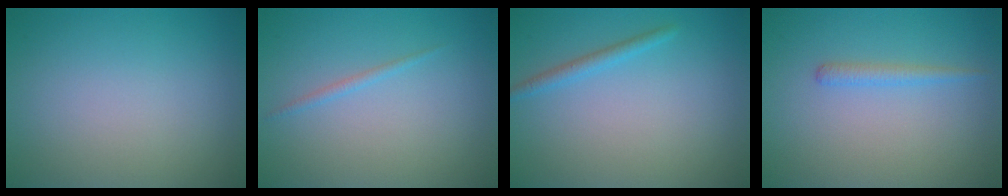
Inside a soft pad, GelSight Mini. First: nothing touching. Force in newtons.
{"total": 0.7, "press": 0.7, "slide": 0.0}
{"total": 1.4, "press": 1.4, "slide": 0.1}
{"total": 1.3, "press": 1.3, "slide": 0.0}